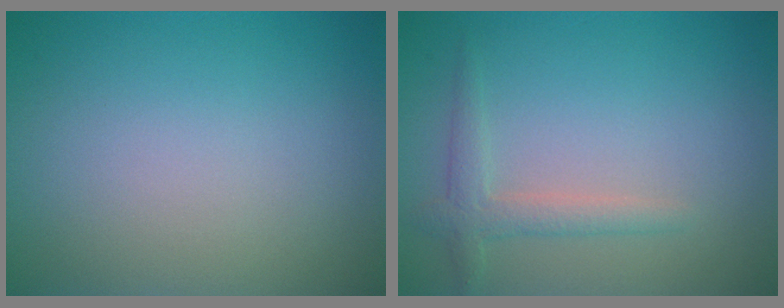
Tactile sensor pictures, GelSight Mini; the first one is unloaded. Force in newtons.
{"total": 2.1, "press": 2.1, "slide": 0.1}